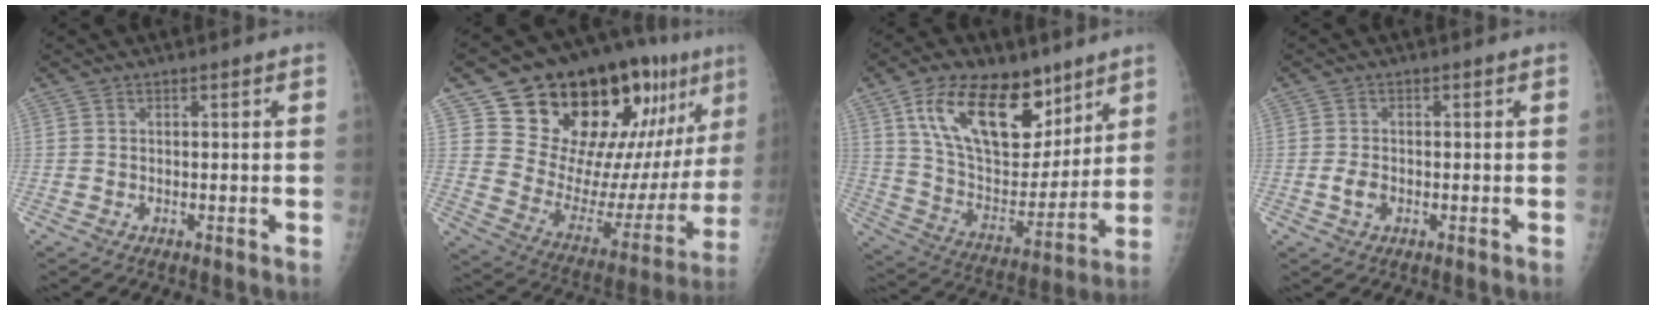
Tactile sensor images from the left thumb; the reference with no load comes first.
{"total": 27.9, "force": [15.4, 12.1, 19.9], "torque": [-0.249, -0.042, 0.249]}
{"total": 22.4, "force": [12.2, 12.2, 14.2], "torque": [-0.196, -0.054, 0.218]}
{"total": 2.2, "force": [-0.6, 1.6, 1.5], "torque": [-0.024, 0.002, -0.011]}